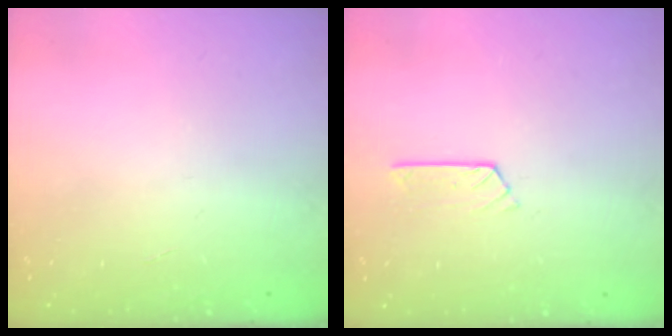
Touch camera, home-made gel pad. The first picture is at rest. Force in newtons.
{"total": 4.0, "press": 4.0, "slide": 0.6}